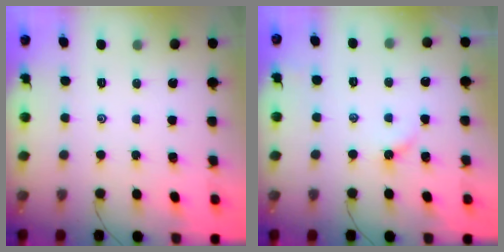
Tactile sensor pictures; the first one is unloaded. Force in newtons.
{"total": 2.7, "press": 2.6, "slide": 0.5}